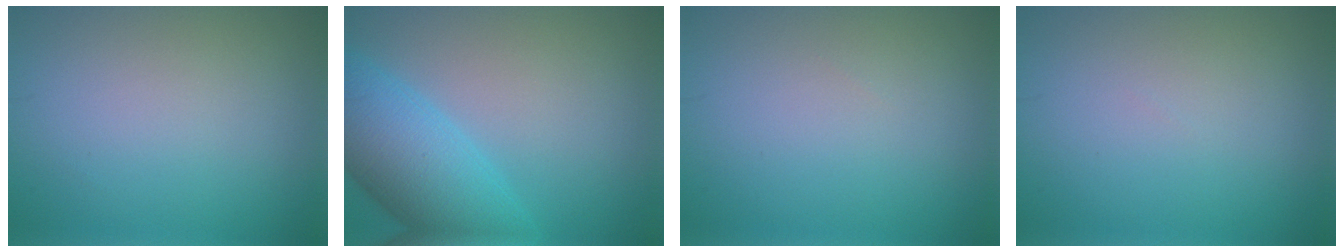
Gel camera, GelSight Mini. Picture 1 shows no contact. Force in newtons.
{"total": 7.7, "press": 7.7, "slide": 0.3}
{"total": 0.0}
{"total": 0.0}